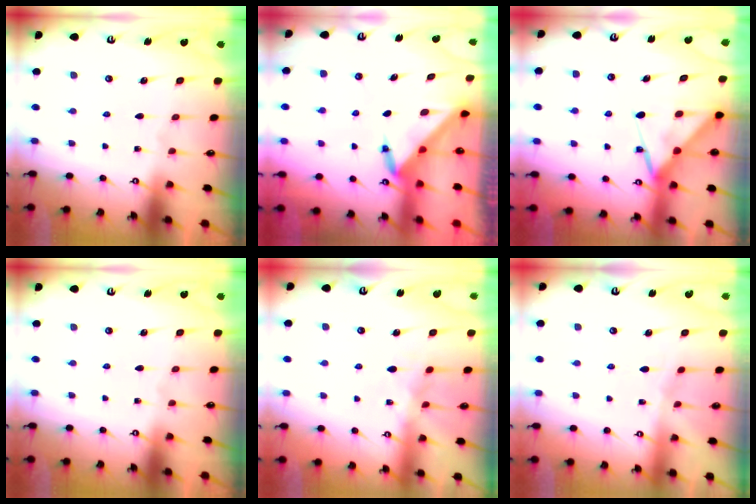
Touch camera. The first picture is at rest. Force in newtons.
{"total": 3.4, "press": 3.4, "slide": 0.1}
{"total": 11.4, "press": 11.3, "slide": 1.2}
{"total": 0.0}
{"total": 8.4, "press": 8.3, "slide": 0.8}
{"total": 3.8, "press": 3.8, "slide": 0.4}